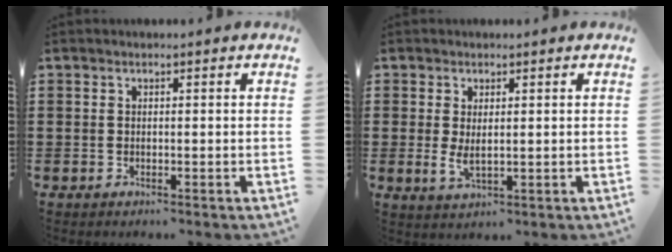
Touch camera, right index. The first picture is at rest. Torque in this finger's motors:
{"motor_torque": [0.95, 1.19, 0.08, 0.02]}